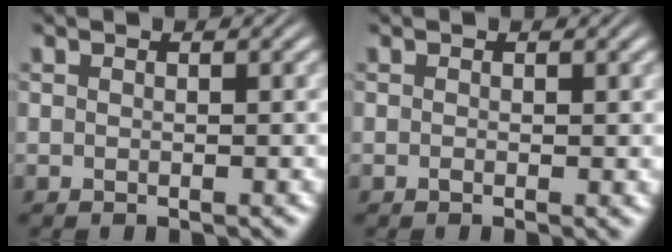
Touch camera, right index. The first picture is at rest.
{"total": 0.5, "force": [-0.3, 0.0, 0.5], "torque": [-0.007, -0.003, -0.005]}